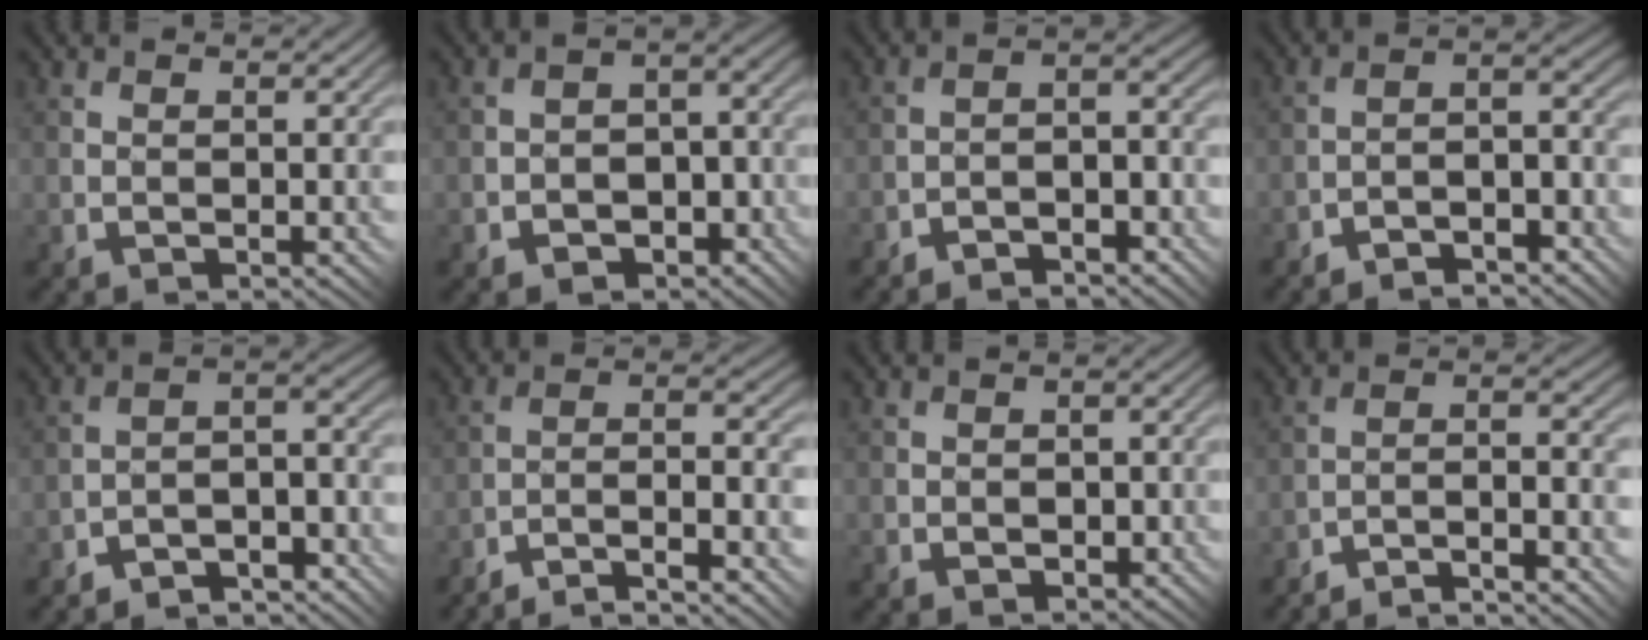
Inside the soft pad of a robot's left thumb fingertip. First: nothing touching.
{"total": 5.5, "force": [-3.0, 3.8, 2.6], "torque": [-0.043, -0.011, -0.051]}
{"total": 4.5, "force": [-3.7, 1.3, 2.3], "torque": [-0.025, 0.010, -0.074]}
{"total": 4.7, "force": [-3.9, 1.0, 2.5], "torque": [-0.029, 0.012, -0.077]}
{"total": 6.9, "force": [-6.0, 1.9, 2.8], "torque": [-0.026, -0.002, -0.112]}
{"total": 9.0, "force": [-7.0, 0.7, 5.6], "torque": [-0.084, 0.013, -0.117]}
{"total": 1.9, "force": [-0.3, 1.5, 1.2], "torque": [-0.020, -0.005, 0.002]}
{"total": 6.3, "force": [-5.5, -0.2, 3.0], "torque": [-0.048, 0.014, -0.099]}